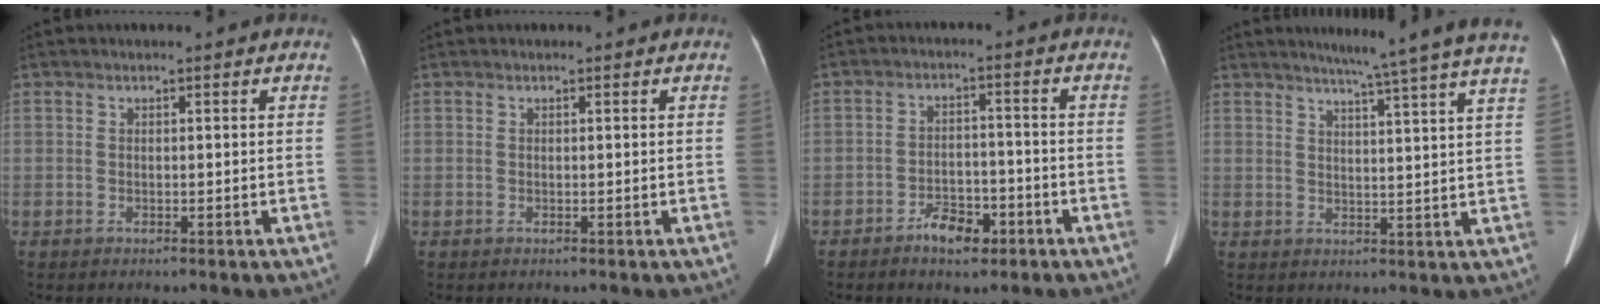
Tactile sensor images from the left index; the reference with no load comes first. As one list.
[{"total": 0.0}, {"total": 5.1, "force": [-3.5, 2.5, 2.9], "torque": [-0.052, 0.006, -0.055]}, {"total": 14.9, "force": [12.6, -2.0, 7.6], "torque": [-0.109, -0.032, 0.140]}]